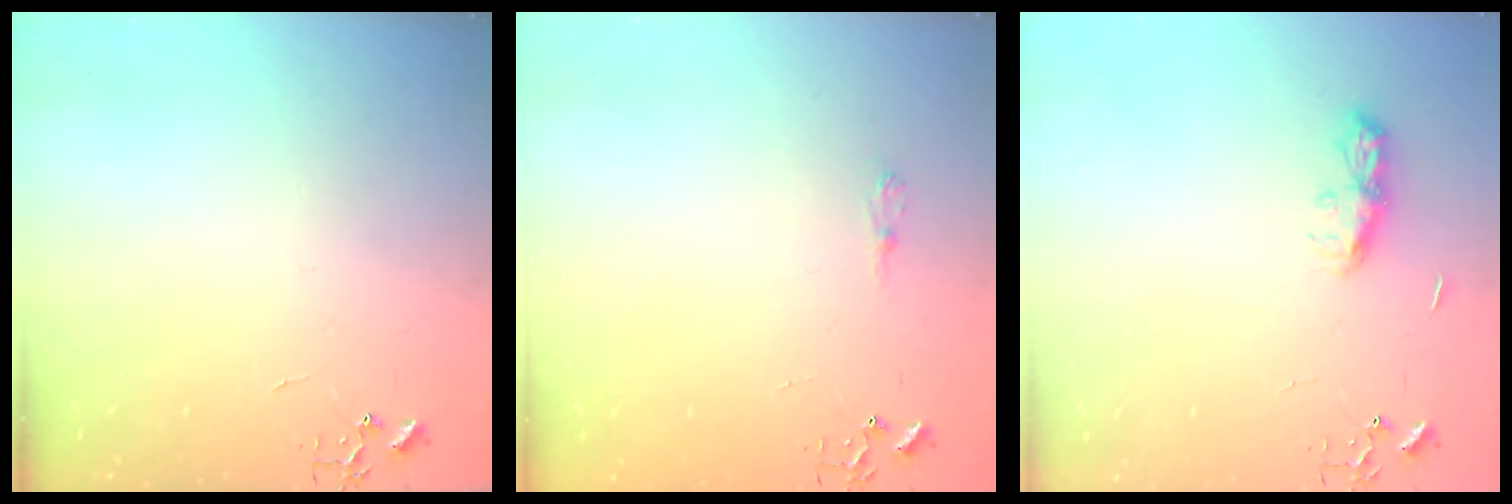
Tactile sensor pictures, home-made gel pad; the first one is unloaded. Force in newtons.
{"total": 6.5, "press": 6.5, "slide": 0.6}
{"total": 7.8, "press": 7.8, "slide": 0.4}